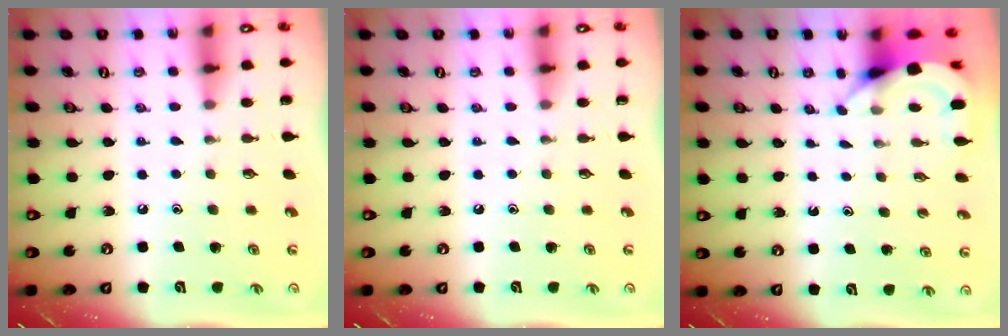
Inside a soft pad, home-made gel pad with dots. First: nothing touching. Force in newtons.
{"total": 0.0}
{"total": 3.6, "press": 3.6, "slide": 0.2}